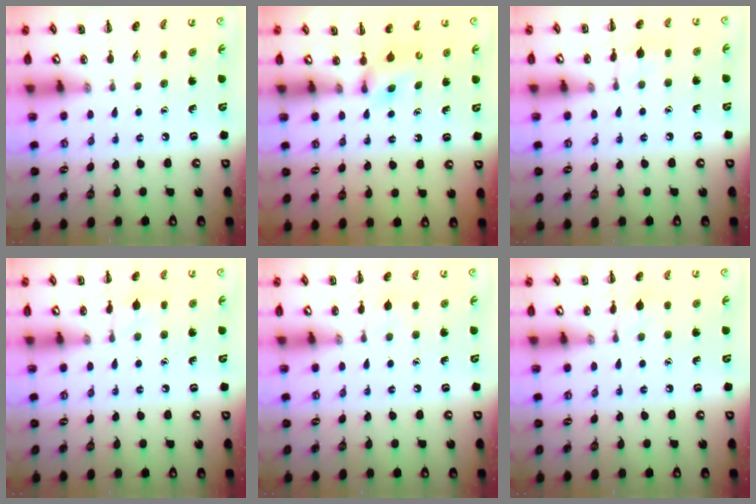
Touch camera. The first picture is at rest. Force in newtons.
{"total": 4.7, "press": 4.5, "slide": 1.2}
{"total": 7.0, "press": 6.7, "slide": 1.7}
{"total": 7.0, "press": 6.7, "slide": 1.7}
{"total": 4.7, "press": 4.3, "slide": 1.8}
{"total": 5.3, "press": 5.0, "slide": 1.8}